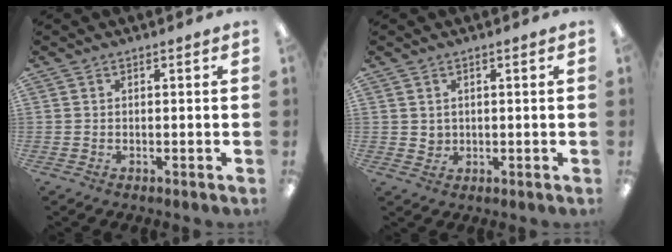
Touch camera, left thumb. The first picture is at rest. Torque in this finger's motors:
{"motor_torque": [0.06, 0.11, 0.06, -0.18, -0.01]}